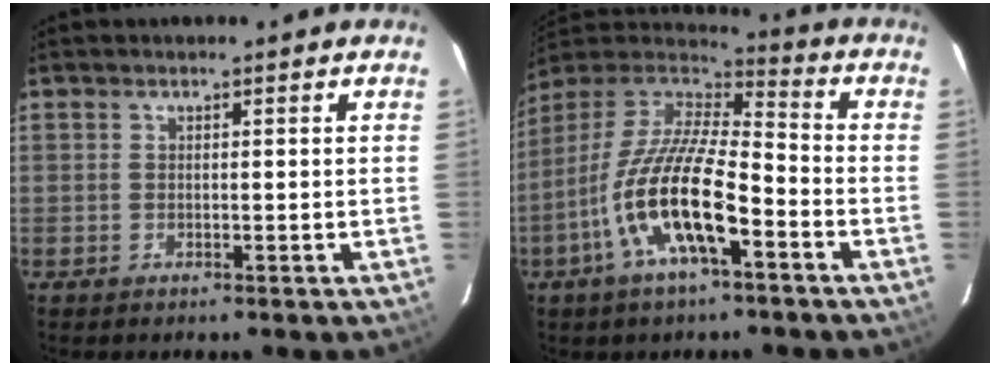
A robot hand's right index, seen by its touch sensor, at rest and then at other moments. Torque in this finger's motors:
{"motor_torque": [1.76, -0.38, 1.05, 0.21]}